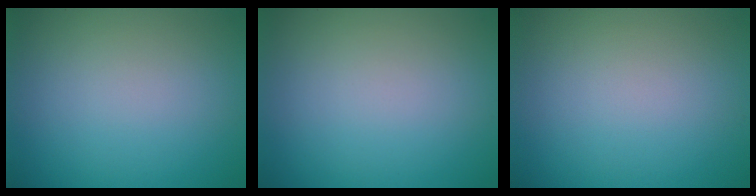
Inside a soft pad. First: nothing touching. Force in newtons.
{"total": 0.0}
{"total": 0.0}